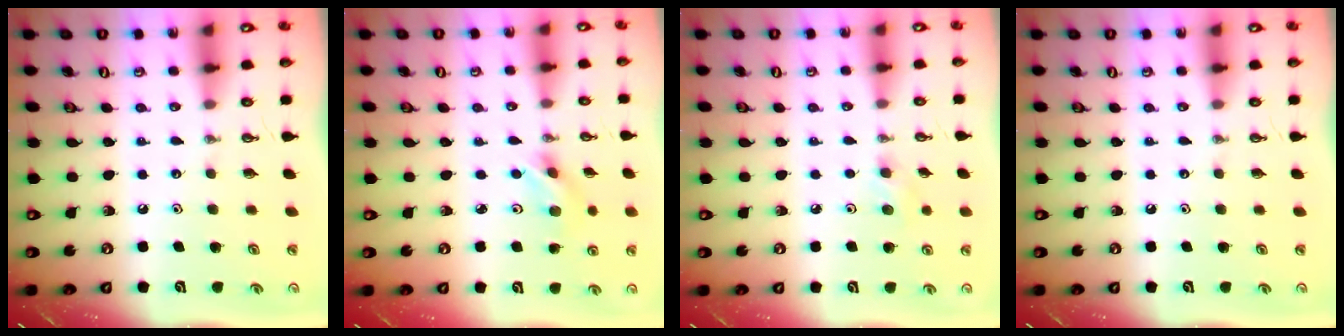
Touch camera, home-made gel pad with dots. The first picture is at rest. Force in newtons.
{"total": 4.7, "press": 4.6, "slide": 0.7}
{"total": 7.6, "press": 6.5, "slide": 4.1}
{"total": 0.0}